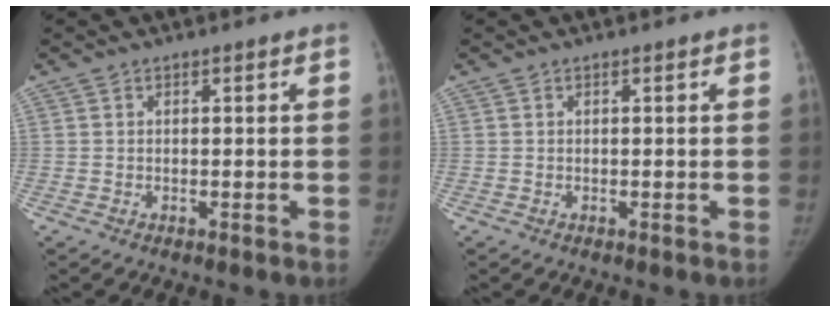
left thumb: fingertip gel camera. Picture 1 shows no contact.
{"total": 0.0}